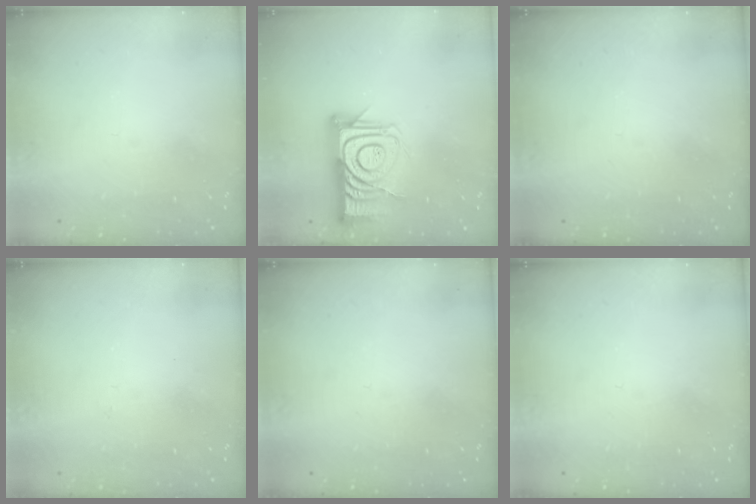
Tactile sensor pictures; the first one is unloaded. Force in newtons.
{"total": 14.6, "press": 14.6, "slide": 1.0}
{"total": 0.0}
{"total": 2.8, "press": 2.8, "slide": 0.4}
{"total": 0.0}
{"total": 0.0}